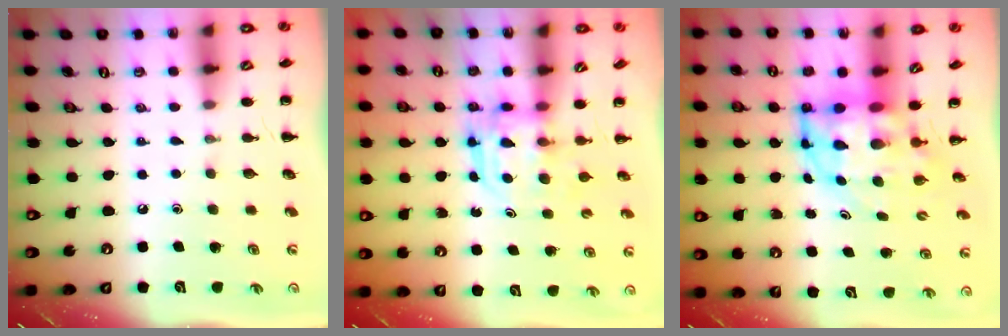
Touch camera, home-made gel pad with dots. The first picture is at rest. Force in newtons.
{"total": 3.0, "press": 3.0, "slide": 0.2}
{"total": 7.3, "press": 7.0, "slide": 1.9}